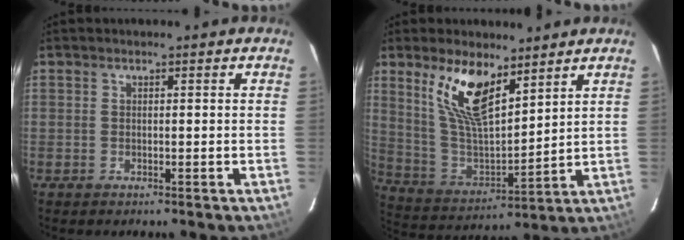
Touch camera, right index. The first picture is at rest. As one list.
[{"total": 14.0, "force": [8.4, 5.1, 9.9], "torque": [-0.199, 0.002, 0.177]}]